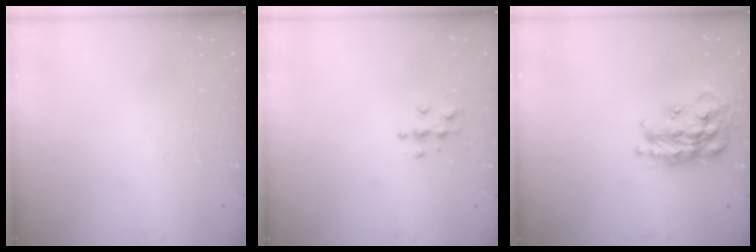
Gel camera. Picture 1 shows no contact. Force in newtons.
{"total": 4.0, "press": 4.0, "slide": 0.3}
{"total": 19.5, "press": 19.4, "slide": 1.3}